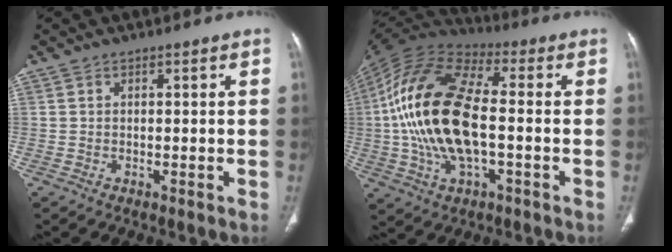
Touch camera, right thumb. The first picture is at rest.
{"total": 21.7, "force": [-1.4, 10.2, 19.2], "torque": [-0.394, 0.022, -0.029]}